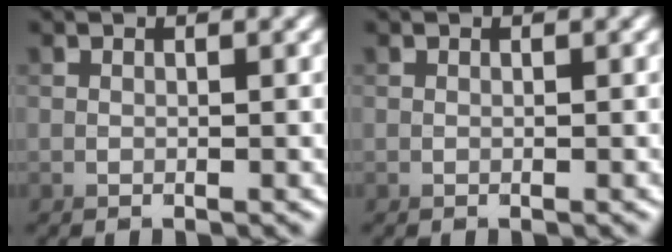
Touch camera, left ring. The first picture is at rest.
{"total": 0.0}